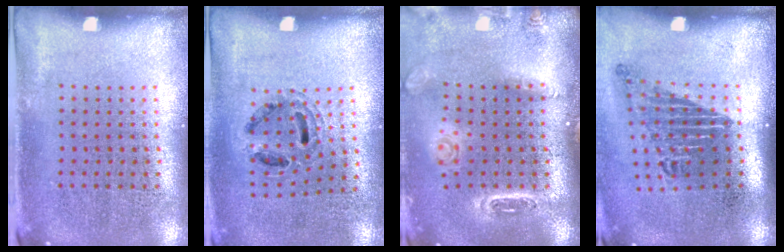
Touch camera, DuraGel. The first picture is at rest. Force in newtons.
{"total": 0.9, "press": 0.8, "slide": 0.3}
{"total": 1.5, "press": 1.5, "slide": 0.3}
{"total": 1.7, "press": 1.2, "slide": 1.3}